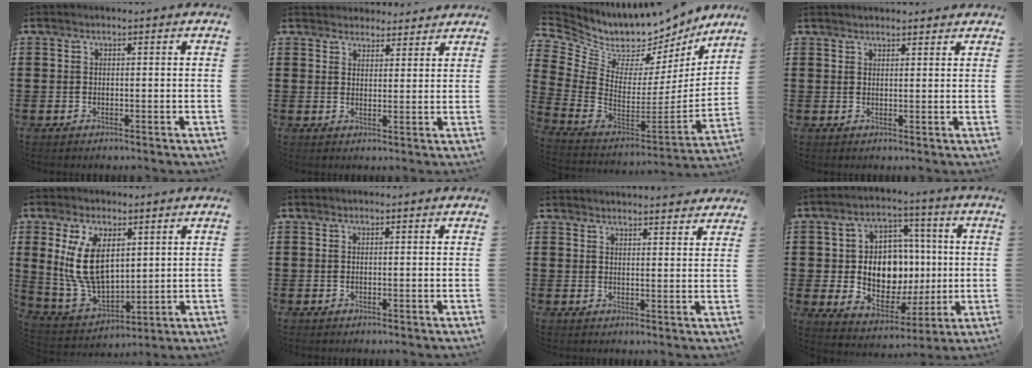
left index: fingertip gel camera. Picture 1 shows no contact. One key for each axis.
{"total": 3.1, "fx": 2.9, "fy": 0.9, "fz": -0.2, "tx": -0.006, "ty": -0.007, "tz": 0.056}
{"total": 5.5, "fx": 4.7, "fy": 2.7, "fz": 0.0, "tx": -0.047, "ty": -0.066, "tz": 0.078}
{"total": 1.6, "fx": 1.6, "fy": 0.1, "fz": 0.3, "tx": -0.009, "ty": 0.001, "tz": 0.031}
{"total": 10.9, "fx": 3.4, "fy": 6.1, "fz": 8.5, "tx": -0.211, "ty": -0.003, "tz": 0.058}
{"total": 0.0}
{"total": 2.9, "fx": 2.8, "fy": -0.3, "fz": 0.3, "tx": -0.005, "ty": -0.013, "tz": 0.052}
{"total": 10.7, "fx": 0.9, "fy": 8.6, "fz": 6.3, "tx": -0.115, "ty": 0.009, "tz": 0.022}